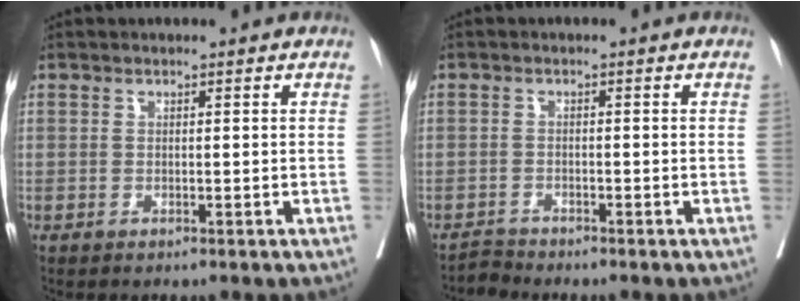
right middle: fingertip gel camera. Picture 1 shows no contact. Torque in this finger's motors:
{"motor_torque": [-0.07, 0.08, -0.02, -0.02]}